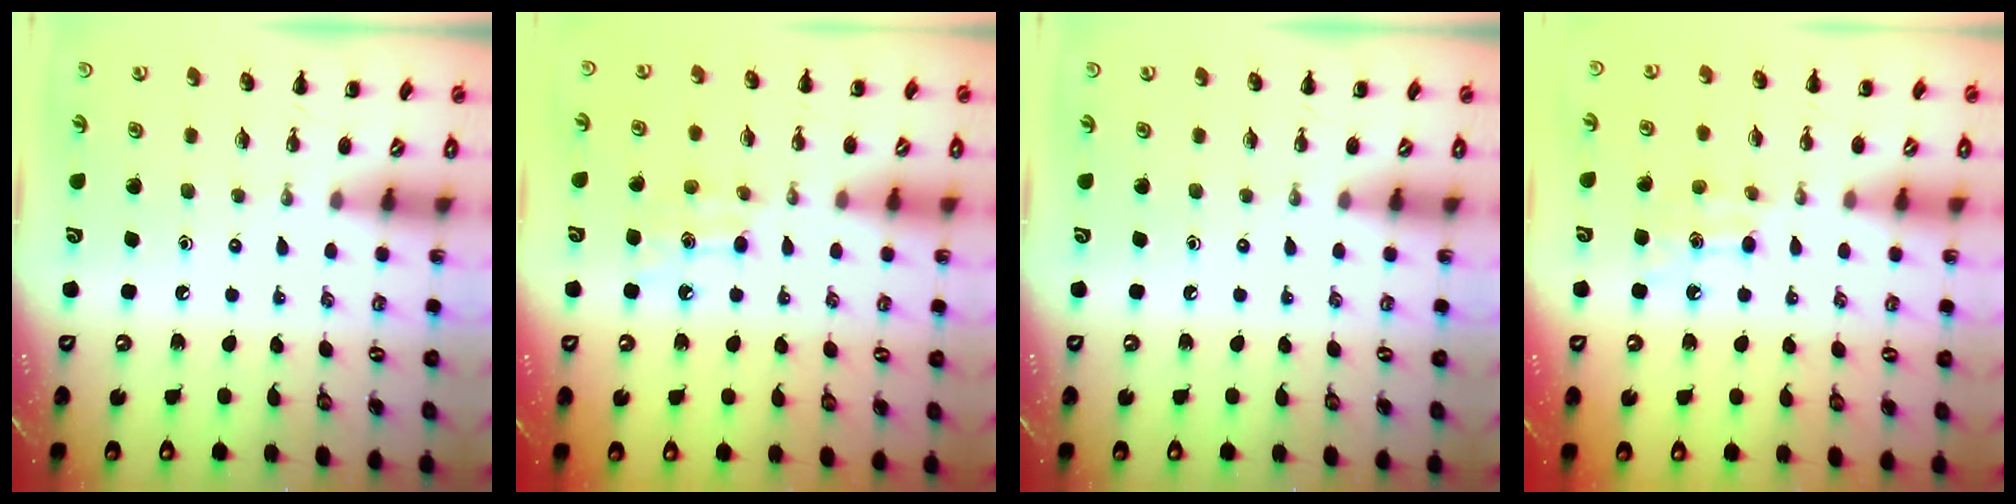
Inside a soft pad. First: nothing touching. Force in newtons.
{"total": 5.1, "press": 4.9, "slide": 1.4}
{"total": 0.0}
{"total": 5.1, "press": 4.9, "slide": 1.4}